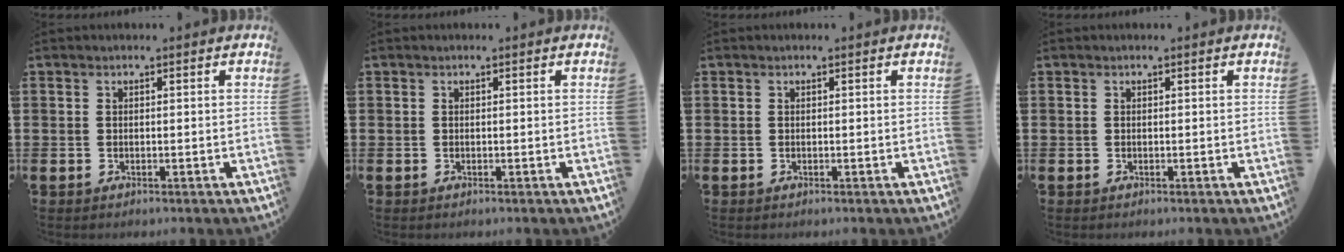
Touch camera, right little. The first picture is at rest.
{"total": 0.0}
{"total": 0.0}
{"total": 0.0}